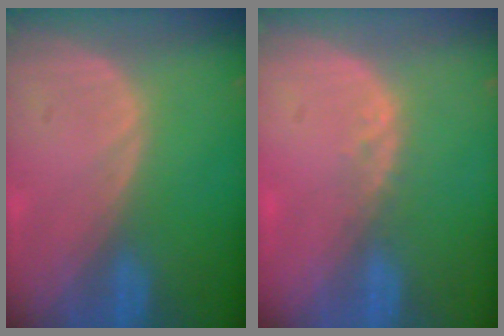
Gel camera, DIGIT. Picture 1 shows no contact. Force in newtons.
{"total": 1.8, "press": 1.5, "slide": 1.0}